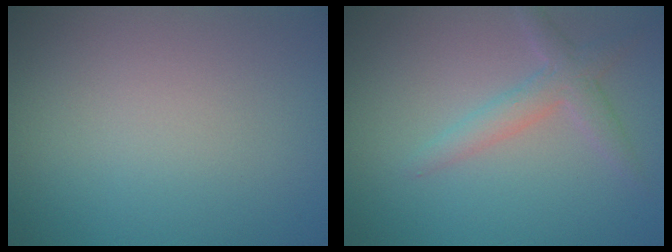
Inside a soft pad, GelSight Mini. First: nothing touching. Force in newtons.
{"total": 2.5, "press": 2.5, "slide": 0.1}